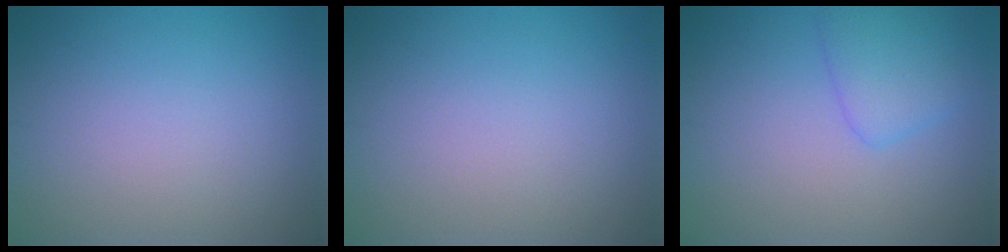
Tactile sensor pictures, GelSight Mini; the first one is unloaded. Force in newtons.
{"total": 0.0}
{"total": 2.7, "press": 2.7, "slide": 0.2}